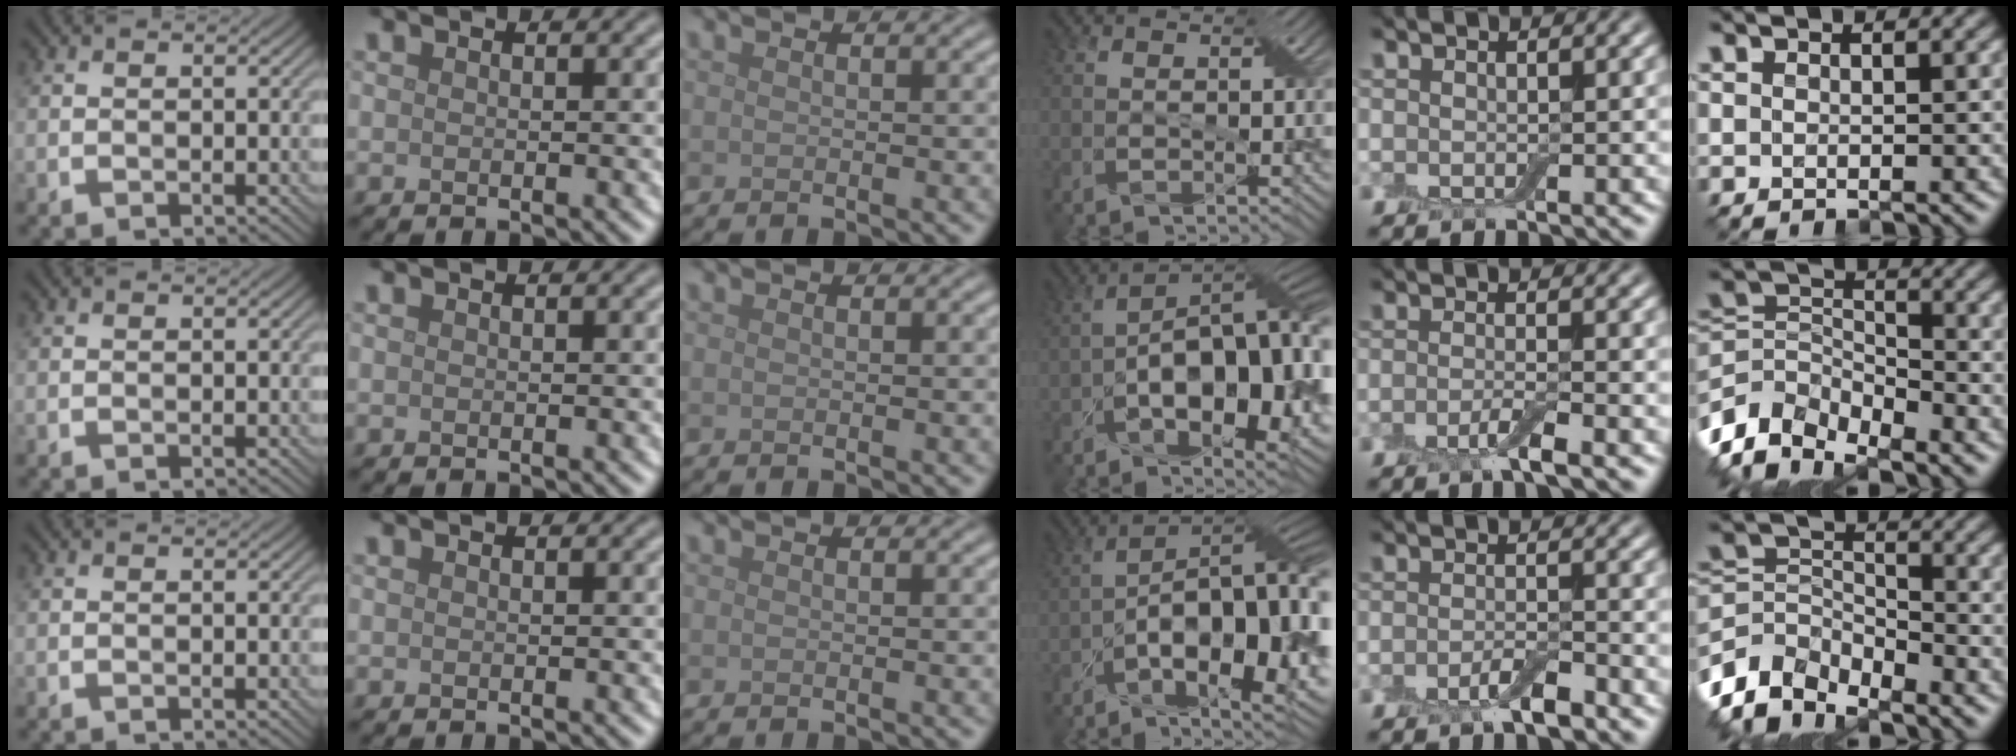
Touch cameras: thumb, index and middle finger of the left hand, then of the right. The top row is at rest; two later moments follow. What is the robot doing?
{"motion": "pour", "object": "bowl"}